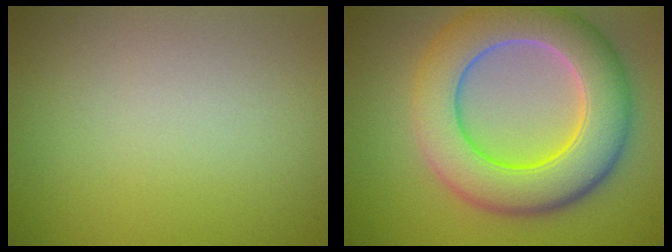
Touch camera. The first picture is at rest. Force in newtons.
{"total": 10.0, "press": 10.0, "slide": 0.4}